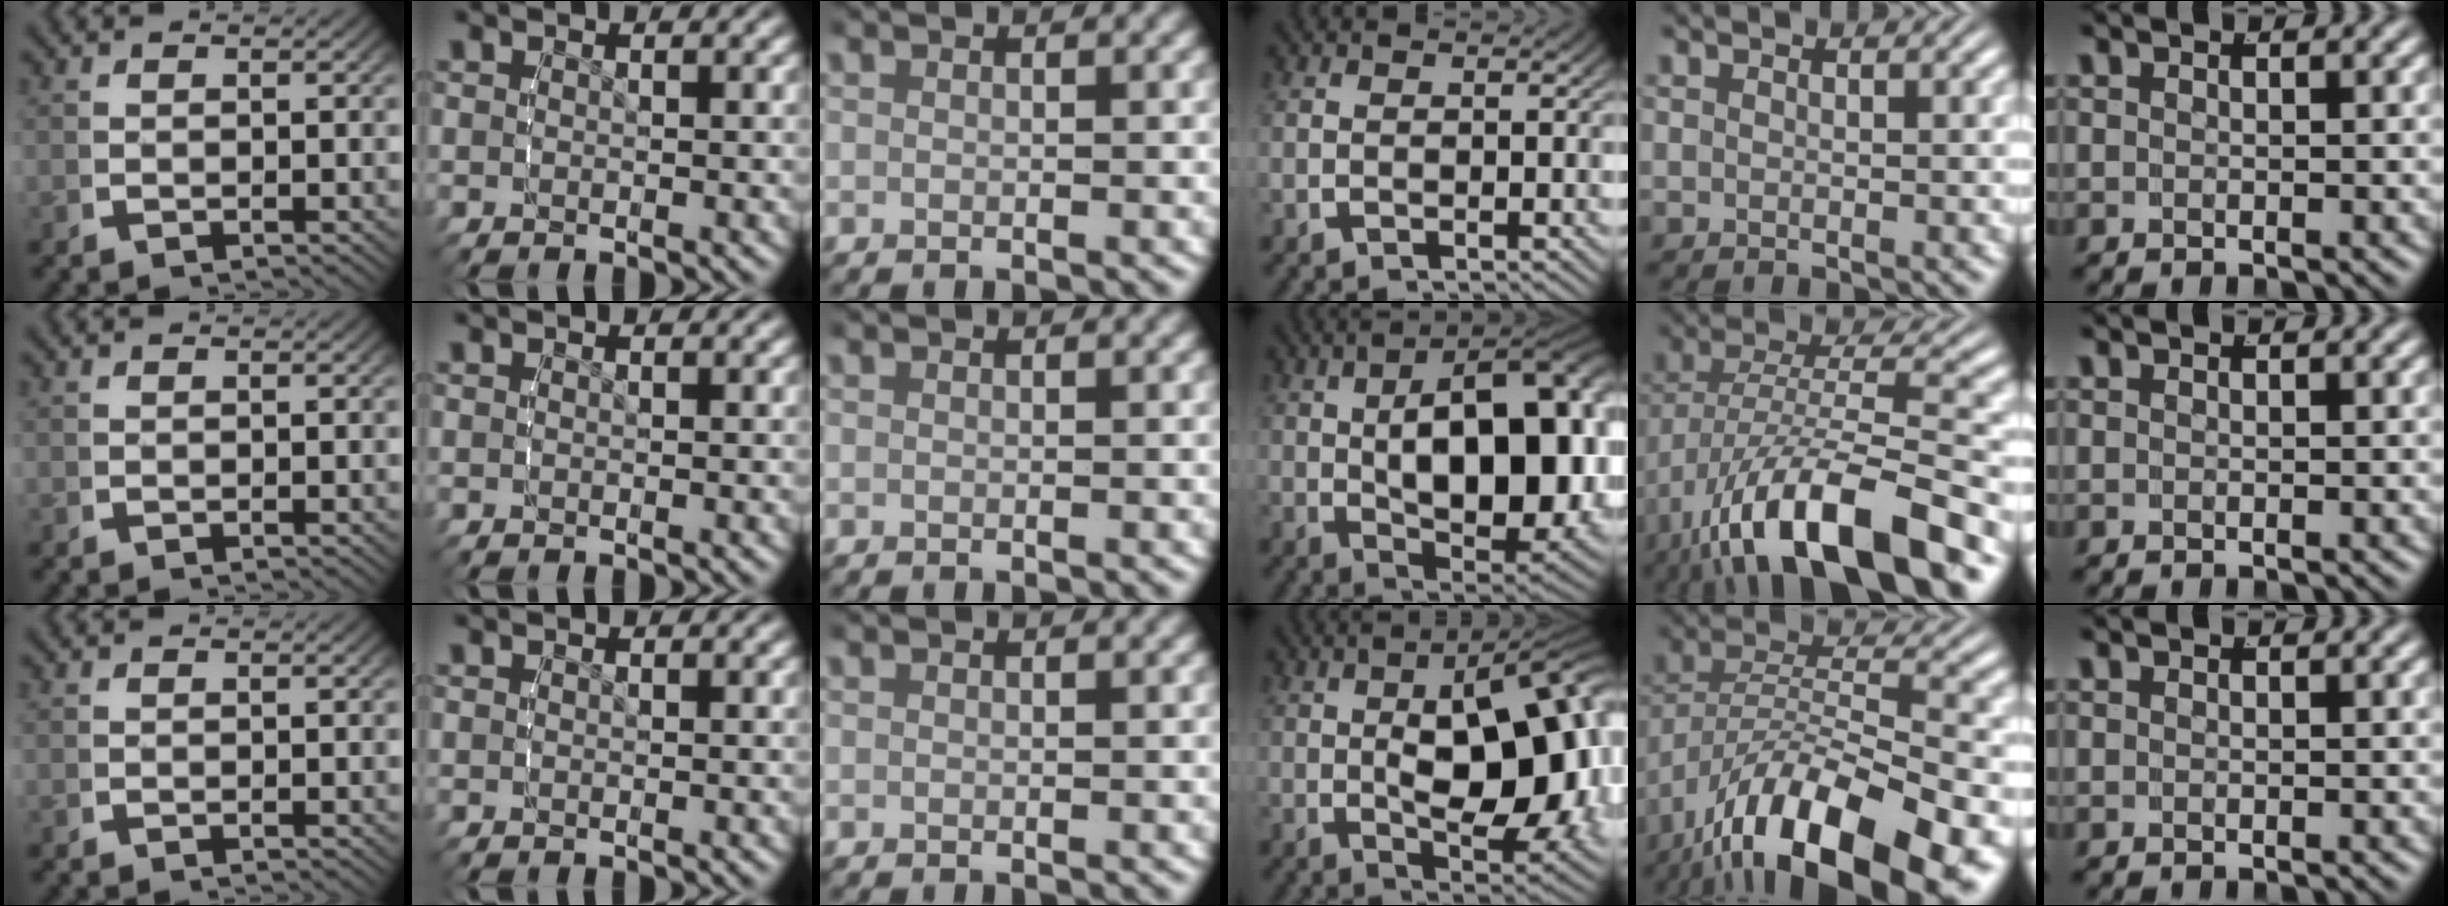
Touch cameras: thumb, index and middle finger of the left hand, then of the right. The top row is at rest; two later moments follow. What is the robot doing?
{"motion": "lift_and_place", "object": "legos"}